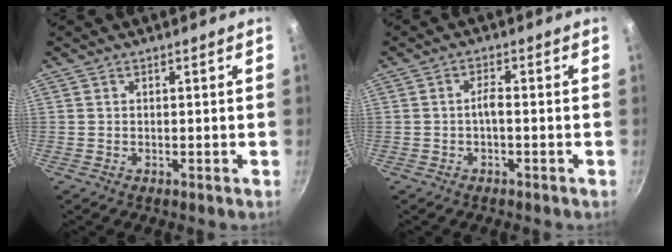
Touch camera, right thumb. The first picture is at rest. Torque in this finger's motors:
{"motor_torque": [0.13, 0.24, 0.57, 0.17, 0.01]}